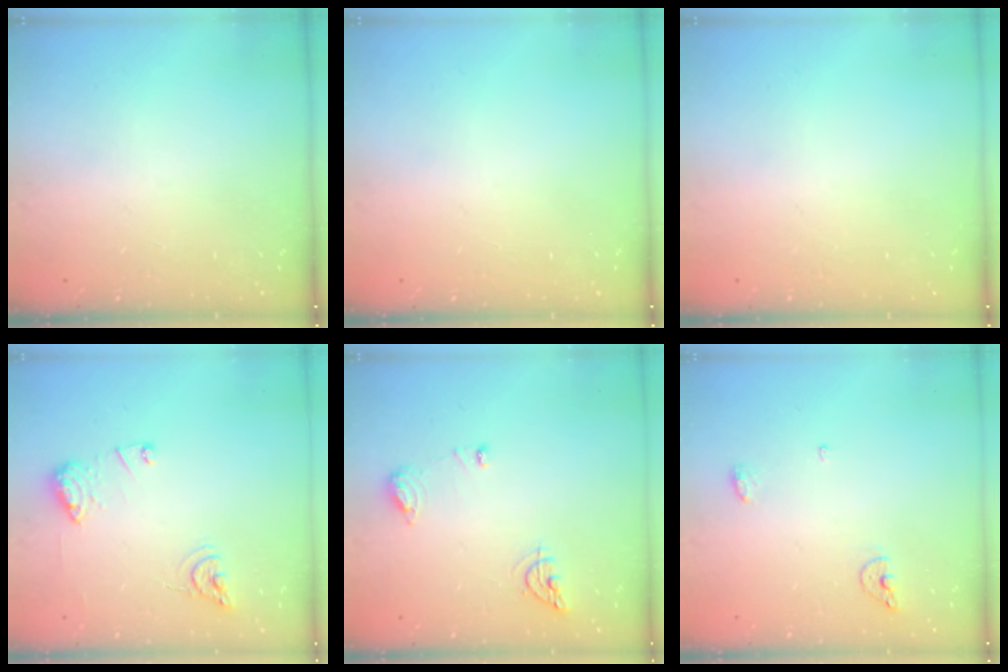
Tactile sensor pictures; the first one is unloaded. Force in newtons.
{"total": 0.0}
{"total": 0.0}
{"total": 11.2, "press": 11.1, "slide": 1.1}
{"total": 8.0, "press": 8.0, "slide": 0.9}
{"total": 6.2, "press": 6.1, "slide": 1.1}